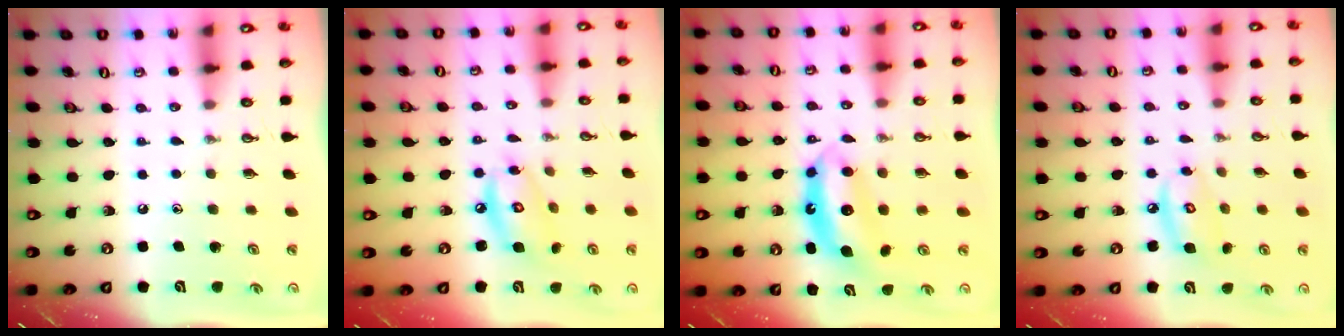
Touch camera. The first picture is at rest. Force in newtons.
{"total": 10.5, "press": 10.5, "slide": 0.8}
{"total": 7.0, "press": 7.0, "slide": 0.5}
{"total": 8.1, "press": 8.1, "slide": 0.7}